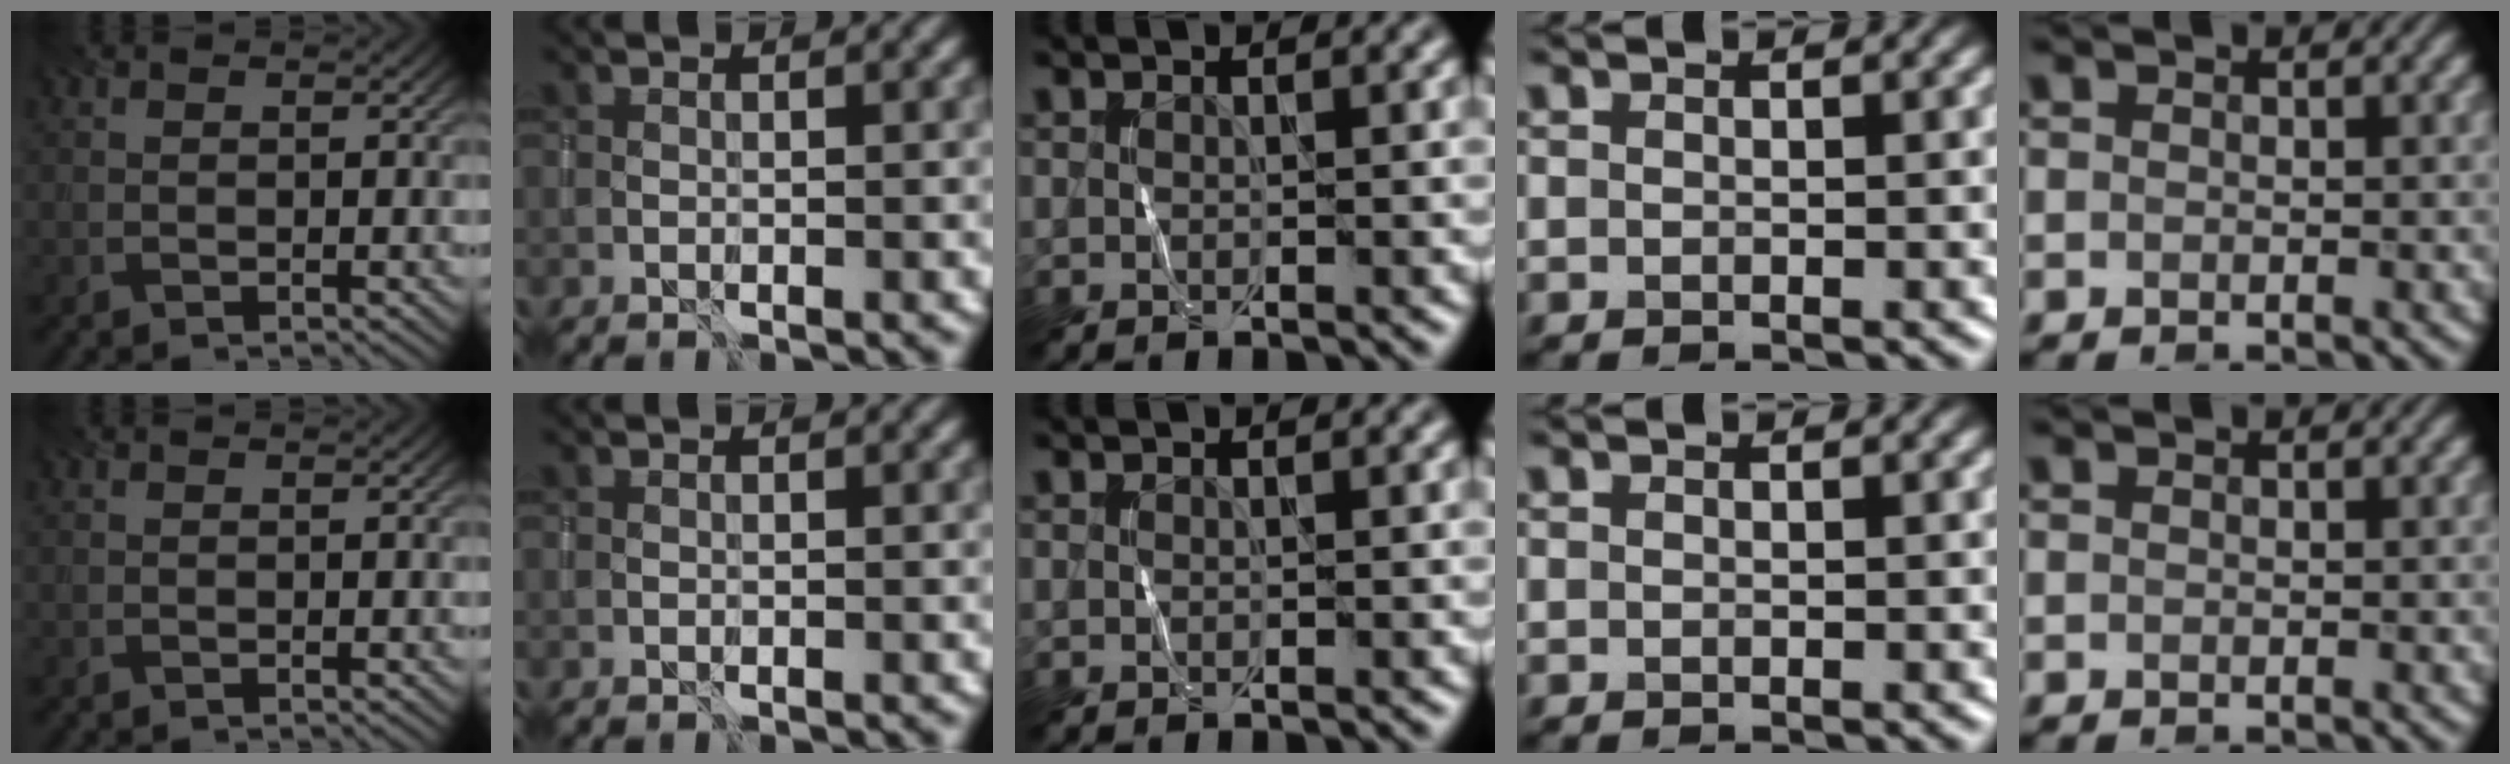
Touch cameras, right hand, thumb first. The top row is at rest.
{}